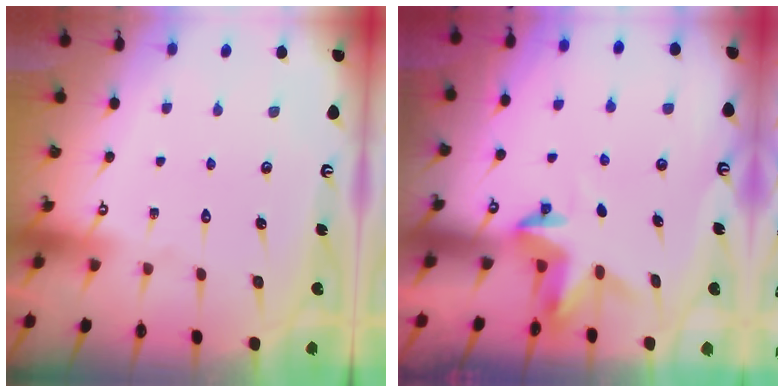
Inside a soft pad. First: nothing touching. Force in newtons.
{"total": 3.5, "press": 3.5, "slide": 0.2}